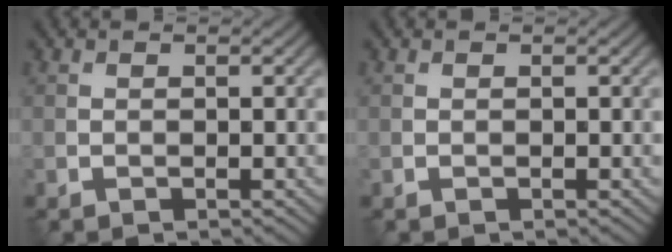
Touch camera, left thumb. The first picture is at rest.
{"total": 0.0}